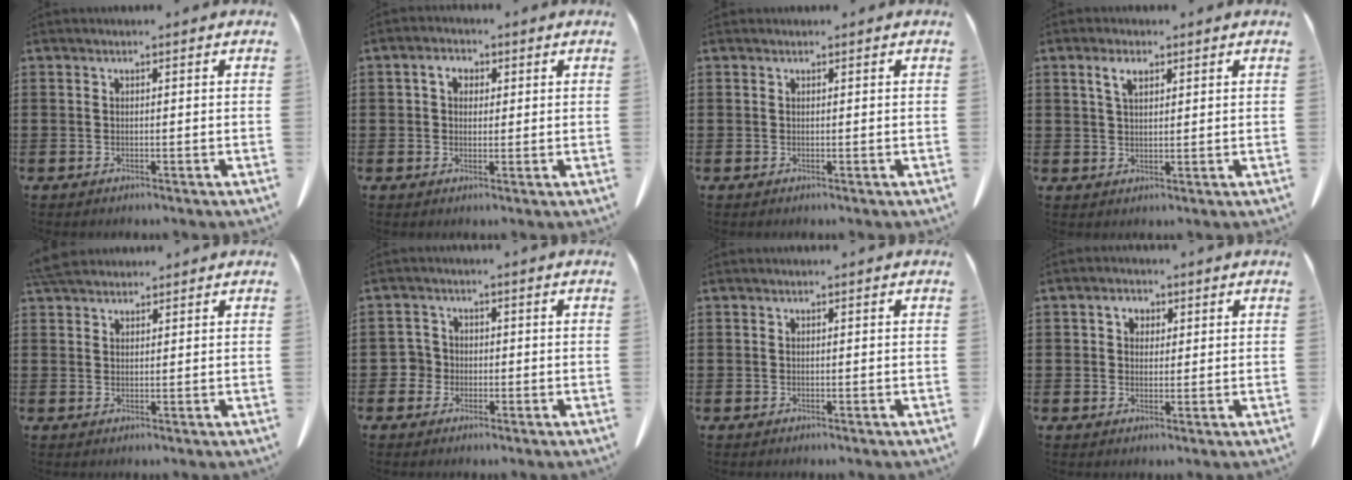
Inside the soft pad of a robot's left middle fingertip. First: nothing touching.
{"total": 2.8, "force": [1.0, 2.0, 1.7], "torque": [-0.033, 0.008, 0.014]}
{"total": 0.0}
{"total": 3.2, "force": [1.8, 1.2, 2.3], "torque": [-0.051, 0.006, 0.032]}
{"total": 3.6, "force": [3.3, 0.9, 1.2], "torque": [-0.032, 0.001, 0.064]}
{"total": 2.7, "force": [-0.8, 2.5, 0.5], "torque": [-0.030, 0.001, -0.023]}
{"total": 0.0}
{"total": 2.5, "force": [1.0, 1.9, 1.3], "torque": [-0.032, 0.011, 0.016]}